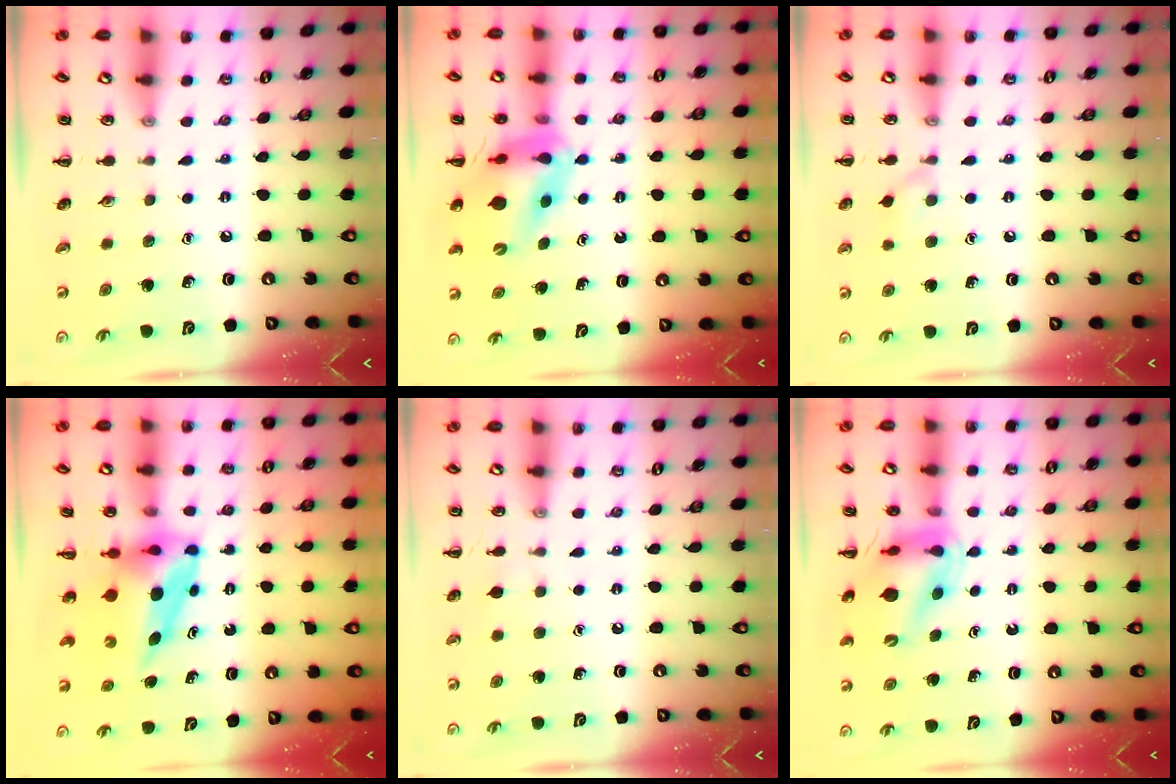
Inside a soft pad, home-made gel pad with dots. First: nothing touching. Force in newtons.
{"total": 10.4, "press": 9.8, "slide": 3.3}
{"total": 5.2, "press": 4.8, "slide": 1.8}
{"total": 6.5, "press": 6.3, "slide": 1.6}
{"total": 2.7, "press": 2.5, "slide": 1.1}
{"total": 12.4, "press": 11.9, "slide": 3.4}